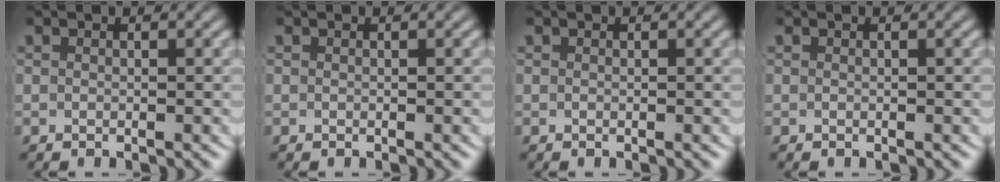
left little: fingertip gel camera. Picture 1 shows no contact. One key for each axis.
{"total": 0.0}
{"total": 0.0}
{"total": 0.0}